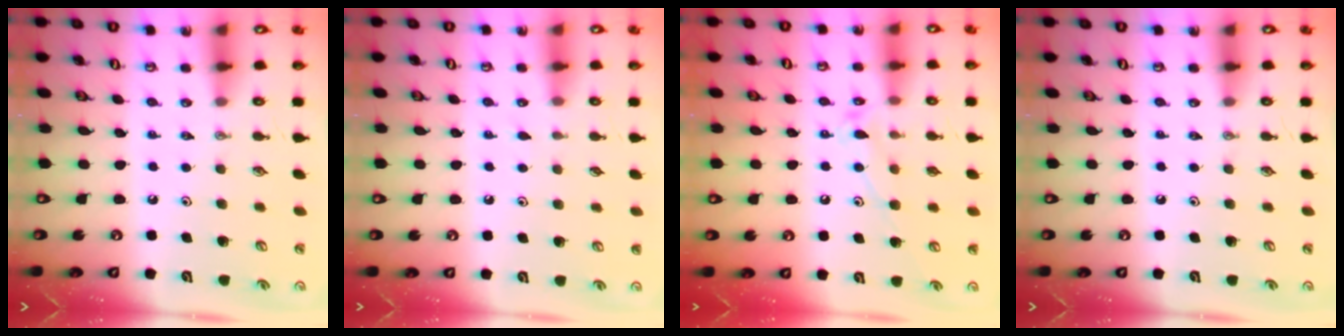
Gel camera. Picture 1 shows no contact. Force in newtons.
{"total": 1.4, "press": 1.4, "slide": 0.2}
{"total": 10.5, "press": 10.5, "slide": 0.6}
{"total": 0.0}